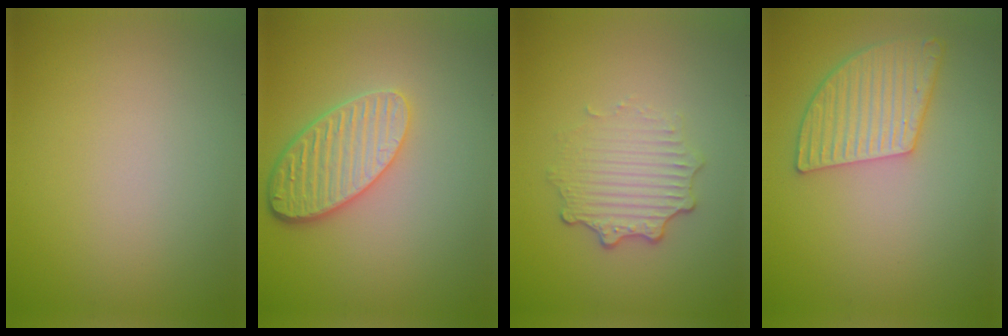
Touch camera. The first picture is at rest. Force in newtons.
{"total": 4.7, "press": 3.9, "slide": 2.6}
{"total": 3.4, "press": 2.7, "slide": 2.0}
{"total": 5.2, "press": 4.4, "slide": 2.6}